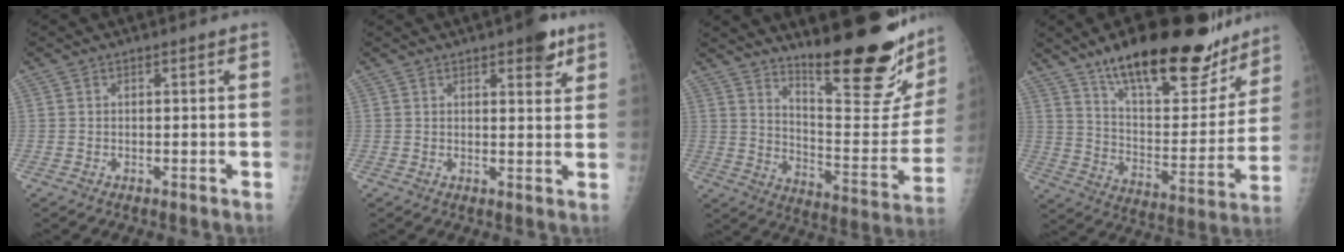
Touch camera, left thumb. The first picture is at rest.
{"total": 5.2, "force": [3.2, 1.9, 3.7], "torque": [-0.032, -0.014, 0.035]}
{"total": 25.4, "force": [18.8, 5.2, 16.2], "torque": [-0.206, -0.144, 0.270]}
{"total": 27.3, "force": [19.6, 9.5, 16.4], "torque": [-0.199, -0.087, 0.300]}